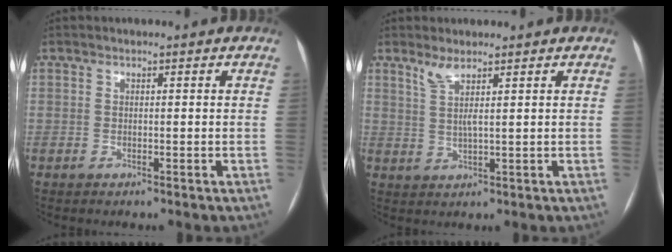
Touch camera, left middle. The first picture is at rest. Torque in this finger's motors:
{"motor_torque": [0.06, -0.08, 0.05, 0.01]}